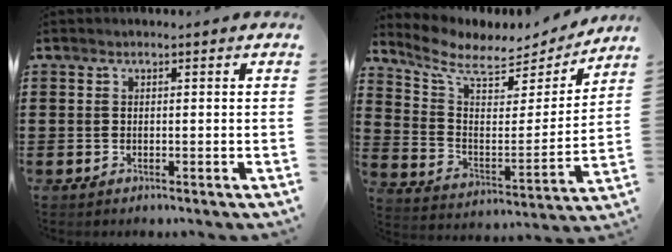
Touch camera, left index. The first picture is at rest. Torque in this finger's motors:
{"motor_torque": [1.68, -0.45, 0.38, 0.07]}